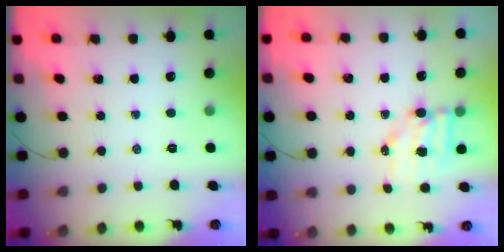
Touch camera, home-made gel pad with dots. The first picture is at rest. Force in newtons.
{"total": 7.8, "press": 7.8, "slide": 0.8}